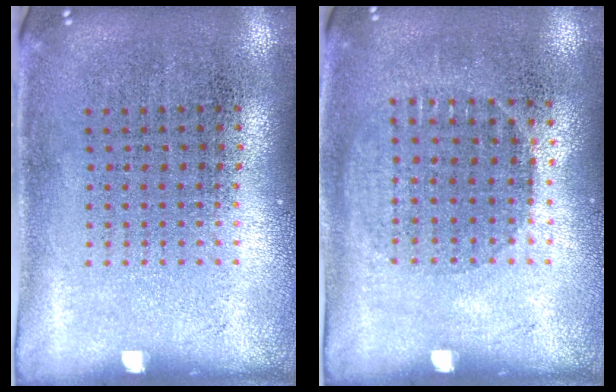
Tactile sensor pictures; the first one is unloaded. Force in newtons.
{"total": 0.9, "press": 0.8, "slide": 0.4}